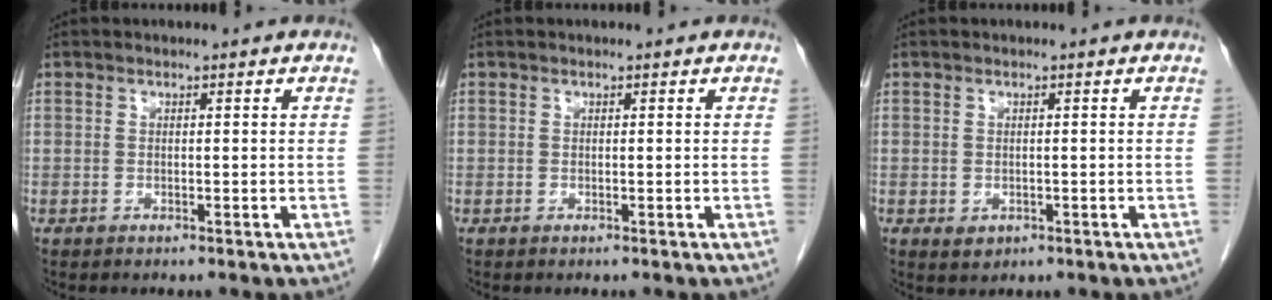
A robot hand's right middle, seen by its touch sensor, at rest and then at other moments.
{"total": 0.0}
{"total": 1.9, "force": [-0.6, 1.5, 0.9], "torque": [-0.013, 0.000, 0.001]}